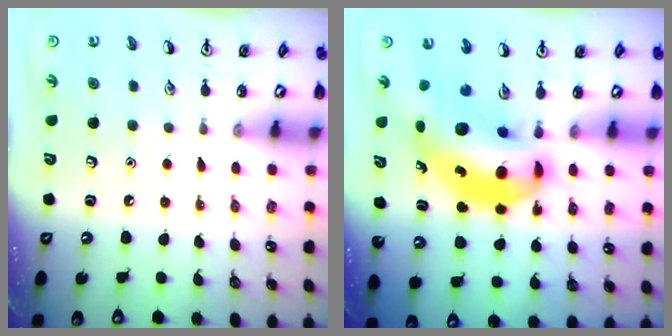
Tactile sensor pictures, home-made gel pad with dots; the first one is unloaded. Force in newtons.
{"total": 10.6, "press": 10.2, "slide": 2.9}